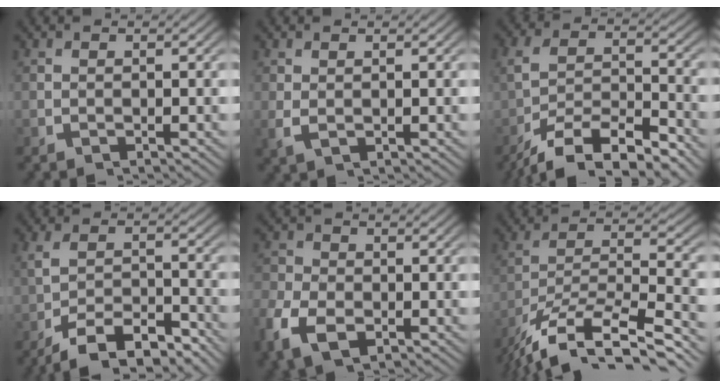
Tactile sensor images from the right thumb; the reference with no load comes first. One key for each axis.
{"total": 1.2, "fx": 0.3, "fy": 0.5, "fz": 1.0, "tx": -0.032, "ty": -0.004, "tz": 0.015}
{"total": 9.1, "fx": -4.9, "fy": 5.3, "fz": 5.5, "tx": -0.106, "ty": -0.030, "tz": -0.070}
{"total": 6.0, "fx": -3.9, "fy": 2.5, "fz": 3.7, "tx": -0.070, "ty": -0.014, "tz": -0.057}
{"total": 4.7, "fx": -1.8, "fy": 3.2, "fz": 2.8, "tx": -0.063, "ty": -0.019, "tz": -0.025}
{"total": 10.1, "fx": -5.3, "fy": 5.0, "fz": 7.0, "tx": -0.160, "ty": -0.043, "tz": -0.060}